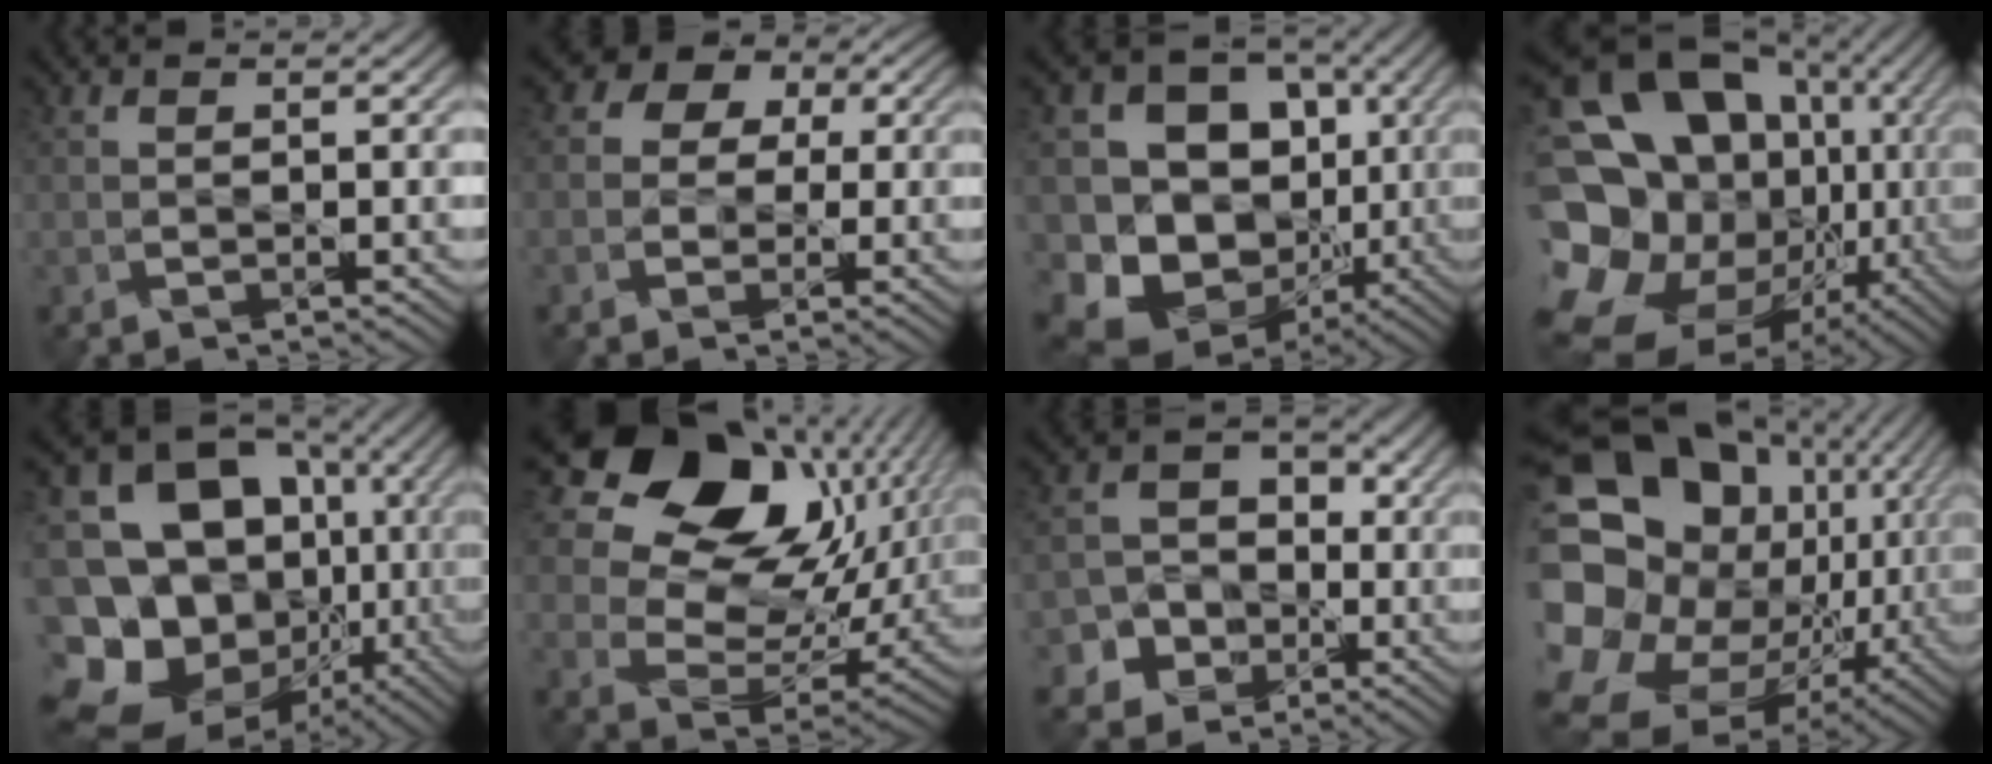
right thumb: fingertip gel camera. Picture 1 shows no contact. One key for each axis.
{"total": 7.6, "fx": 1.4, "fy": 6.7, "fz": 3.1, "tx": -0.081, "ty": 0.029, "tz": -0.011}
{"total": 16.8, "fx": -2.3, "fy": 14.4, "fz": 8.3, "tx": -0.188, "ty": -0.018, "tz": -0.030}
{"total": 21.0, "fx": -2.4, "fy": 16.9, "fz": 12.3, "tx": -0.289, "ty": -0.011, "tz": -0.032}
{"total": 21.6, "fx": -4.5, "fy": 17.7, "fz": 11.6, "tx": -0.269, "ty": 0.006, "tz": -0.090}
{"total": 19.5, "fx": 8.8, "fy": 13.5, "fz": 11.0, "tx": -0.233, "ty": 0.029, "tz": 0.176}
{"total": 8.2, "fx": -2.1, "fy": 7.6, "fz": 2.1, "tx": -0.056, "ty": 0.000, "tz": -0.063}
{"total": 18.8, "fx": -1.3, "fy": 14.4, "fz": 12.0, "tx": -0.273, "ty": -0.032, "tz": 0.017}